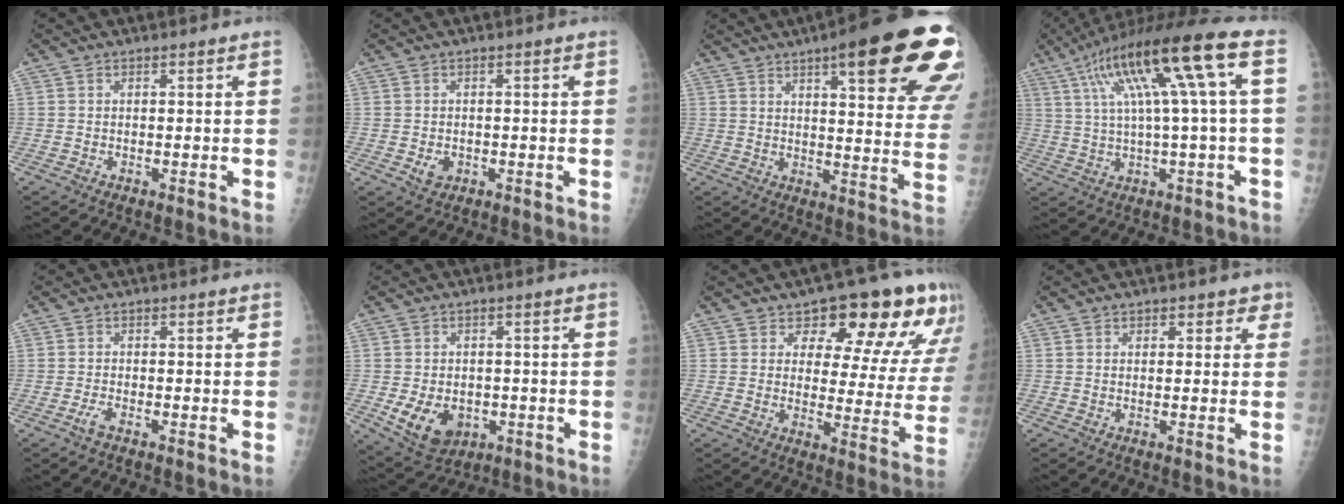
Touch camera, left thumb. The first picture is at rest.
{"total": 2.5, "force": [-0.7, 2.0, 1.3], "torque": [-0.015, 0.001, -0.006]}
{"total": 26.7, "force": [14.3, 6.4, 21.6], "torque": [-0.209, -0.030, 0.181]}
{"total": 17.2, "force": [4.6, 2.1, 16.5], "torque": [-0.295, 0.037, 0.075]}
{"total": 1.8, "force": [-1.2, 0.5, 1.2], "torque": [-0.032, 0.003, -0.025]}
{"total": 9.2, "force": [-2.4, 6.9, 5.7], "torque": [-0.082, 0.003, -0.022]}
{"total": 17.5, "force": [10.6, 8.7, 10.9], "torque": [-0.082, -0.050, 0.125]}
{"total": 3.2, "force": [1.6, 2.3, 1.6], "torque": [0.015, -0.003, 0.014]}